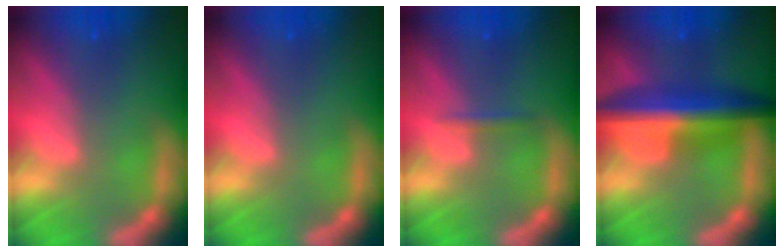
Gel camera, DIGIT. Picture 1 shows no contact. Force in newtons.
{"total": 0.0}
{"total": 0.9}
{"total": 8.4}